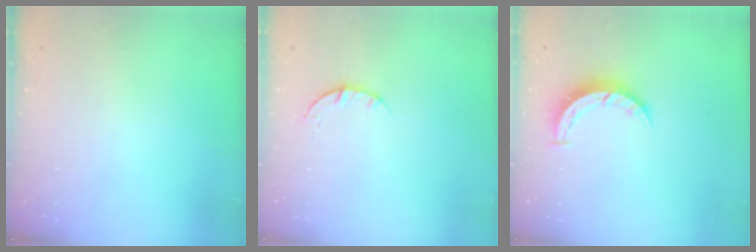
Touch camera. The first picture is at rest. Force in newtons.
{"total": 3.2, "press": 3.2, "slide": 0.5}
{"total": 5.1, "press": 5.1, "slide": 0.5}